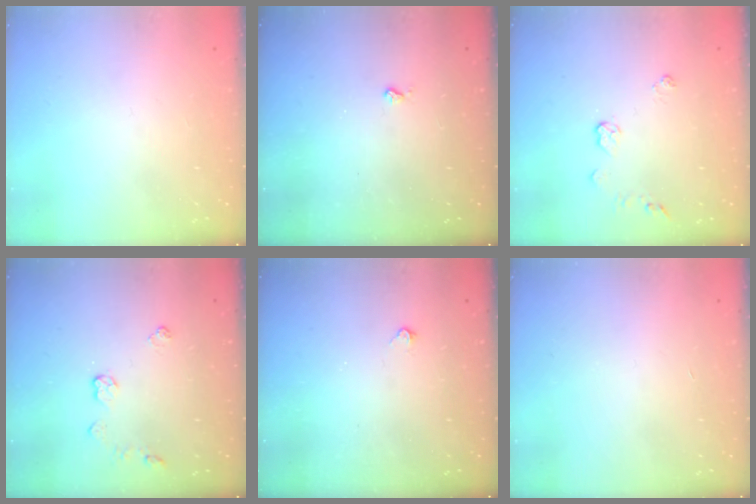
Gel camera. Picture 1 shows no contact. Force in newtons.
{"total": 2.1, "press": 2.1, "slide": 0.5}
{"total": 5.7, "press": 5.7, "slide": 0.8}
{"total": 4.3, "press": 4.3, "slide": 0.6}
{"total": 3.0, "press": 3.0, "slide": 0.5}
{"total": 0.9, "press": 0.9, "slide": 0.2}